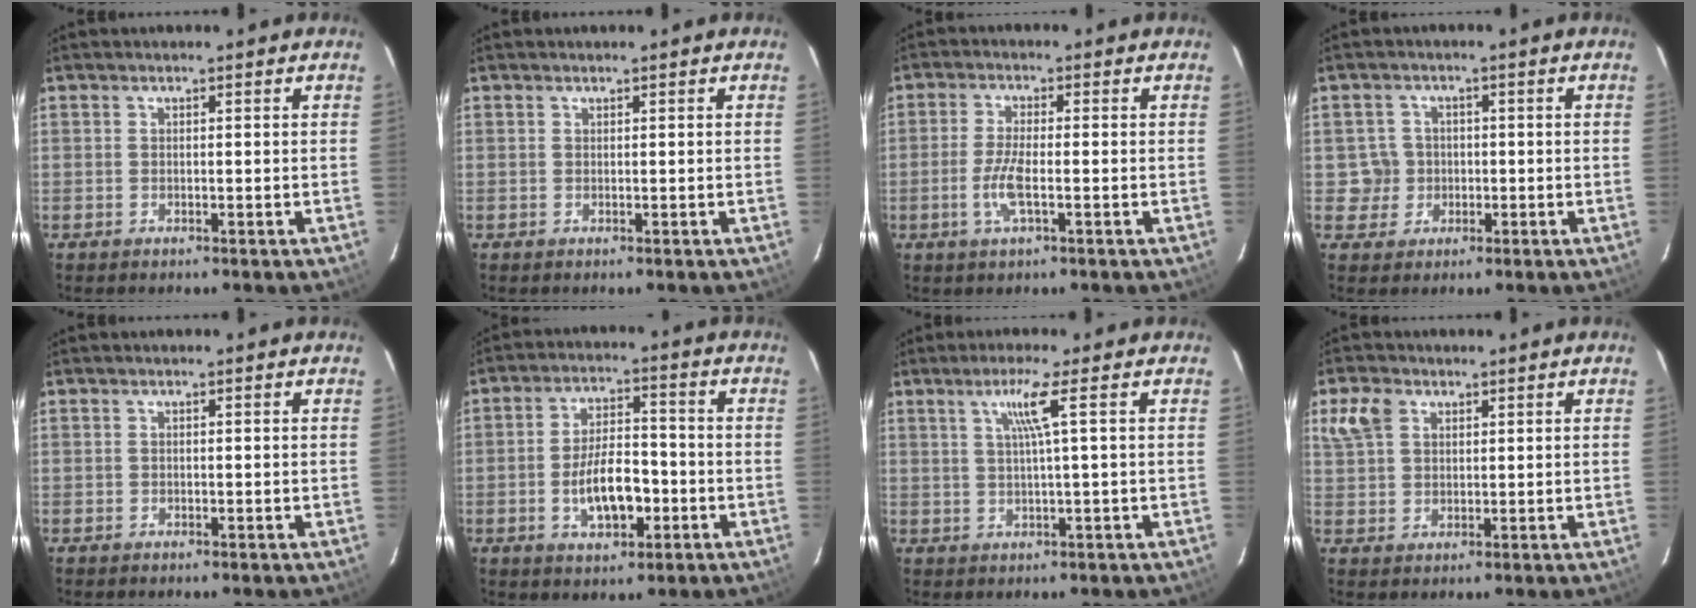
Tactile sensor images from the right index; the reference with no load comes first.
{"total": 0.0}
{"total": 5.2, "force": [-1.5, 1.1, 4.8], "torque": [-0.101, -0.004, -0.032]}
{"total": 4.2, "force": [-0.4, 4.2, 0.2], "torque": [-0.003, 0.019, 0.000]}
{"total": 0.0}
{"total": 9.3, "force": [-2.9, 4.5, 7.6], "torque": [-0.144, 0.007, -0.038]}
{"total": 4.2, "force": [1.5, -1.1, 3.8], "torque": [-0.066, 0.002, 0.030]}
{"total": 5.3, "force": [2.4, 3.9, 2.8], "torque": [-0.063, 0.018, 0.048]}